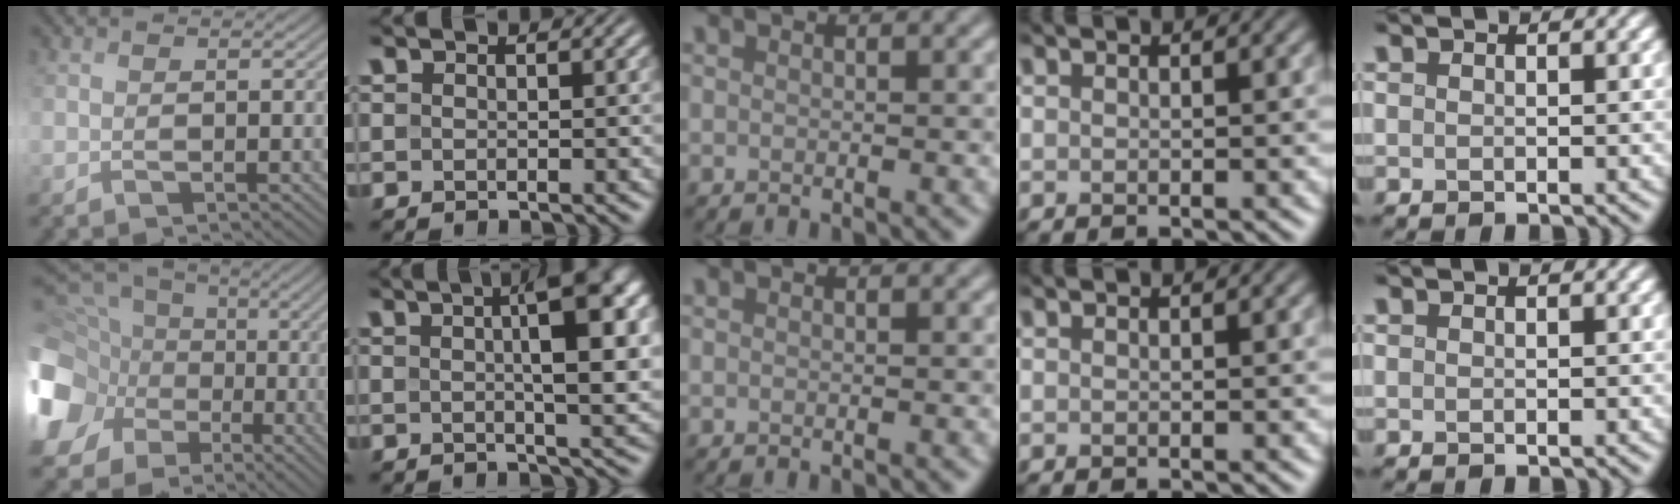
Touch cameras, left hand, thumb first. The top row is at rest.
{"thumb": {"total": 19.3, "force": [-2.1, 17.3, 8.4], "torque": [-0.263, -0.016, -0.063]}, "index": {"total": 8.2, "force": [1.9, 2.2, 7.7], "torque": [-0.094, 0.012, 0.026]}}